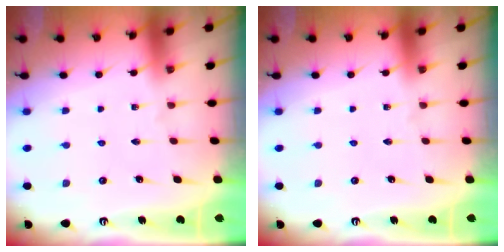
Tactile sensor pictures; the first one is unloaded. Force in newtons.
{"total": 0.0}